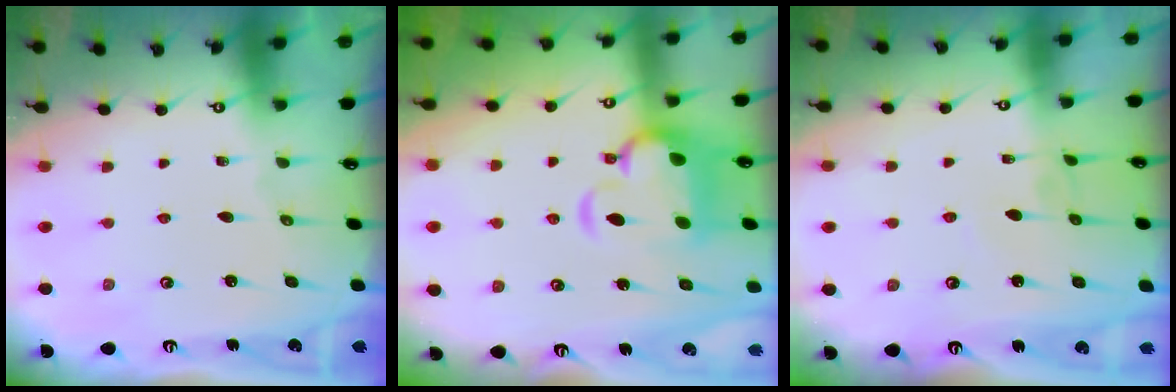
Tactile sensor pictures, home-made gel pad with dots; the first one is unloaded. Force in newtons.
{"total": 6.0, "press": 5.7, "slide": 1.6}
{"total": 2.2, "press": 2.2, "slide": 0.1}